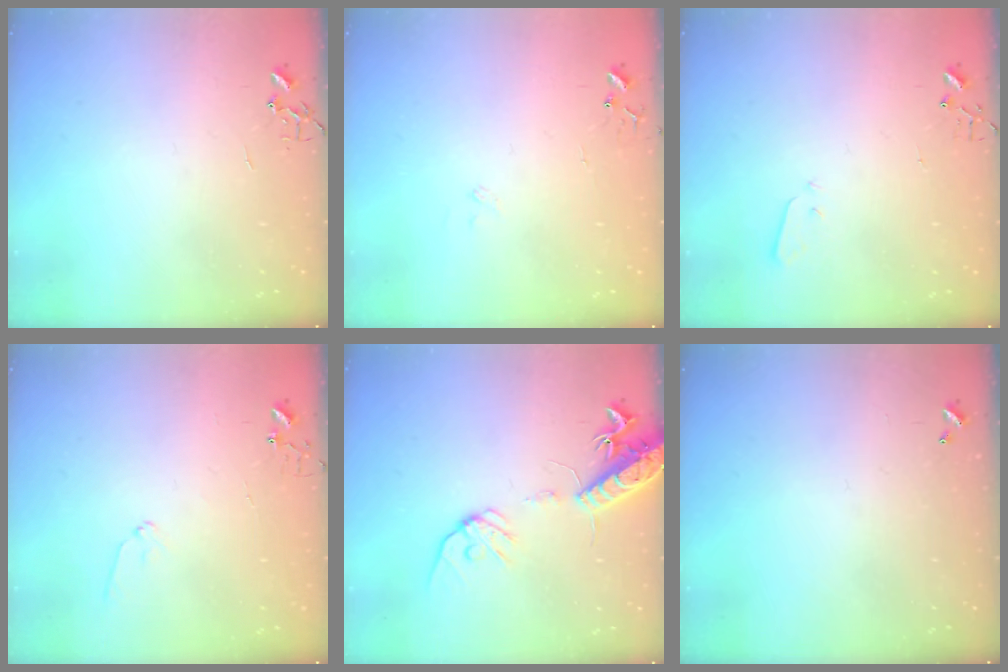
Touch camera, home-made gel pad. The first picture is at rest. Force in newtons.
{"total": 7.6, "press": 7.6, "slide": 0.5}
{"total": 2.1, "press": 2.1, "slide": 0.3}
{"total": 6.5, "press": 6.5, "slide": 0.6}
{"total": 16.4, "press": 16.1, "slide": 3.0}
{"total": 0.0}